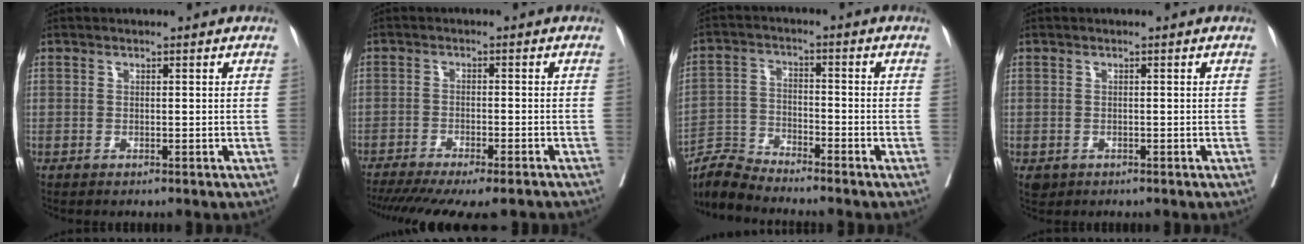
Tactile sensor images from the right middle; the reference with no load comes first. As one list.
[{"total": 16.5, "force": [-13.8, 3.2, 8.5], "torque": [-0.159, -0.029, -0.191]}, {"total": 5.6, "force": [-5.6, -0.2, -0.2], "torque": [-0.003, -0.007, -0.111]}, {"total": 1.3, "force": [-0.6, 1.1, 0.5], "torque": [-0.010, 0.001, -0.001]}]